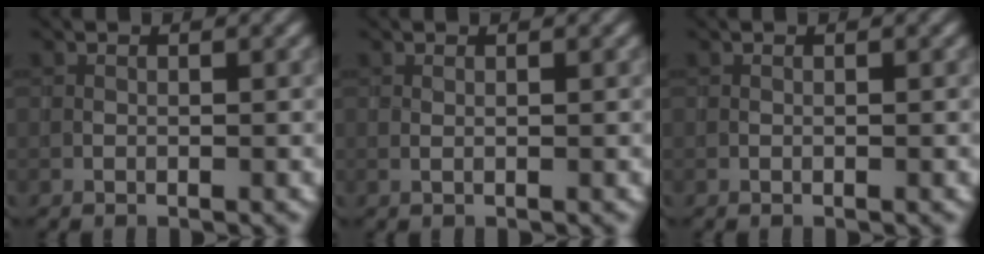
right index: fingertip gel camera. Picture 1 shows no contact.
{"total": 0.7, "force": [0.6, -0.1, 0.0], "torque": [-0.003, 0.000, 0.009]}
{"total": 0.0}